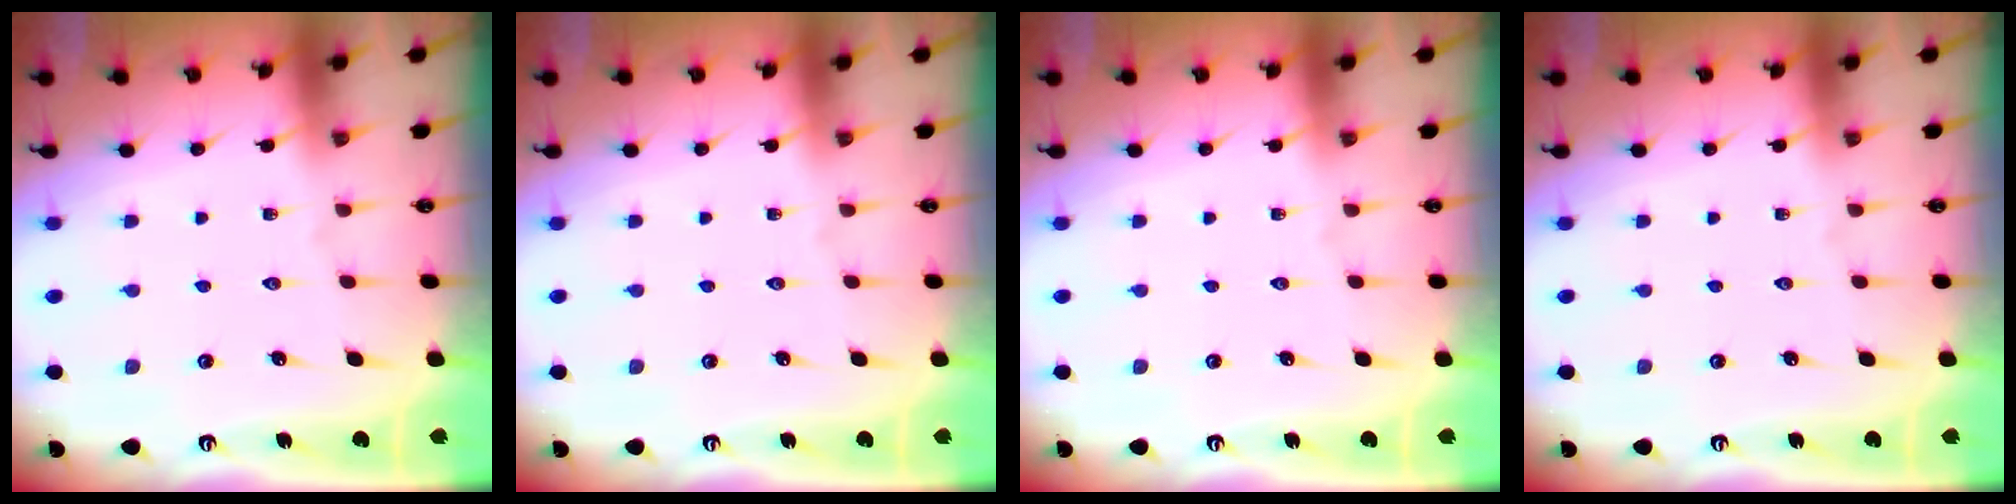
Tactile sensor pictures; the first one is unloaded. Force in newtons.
{"total": 0.0}
{"total": 0.0}
{"total": 0.0}